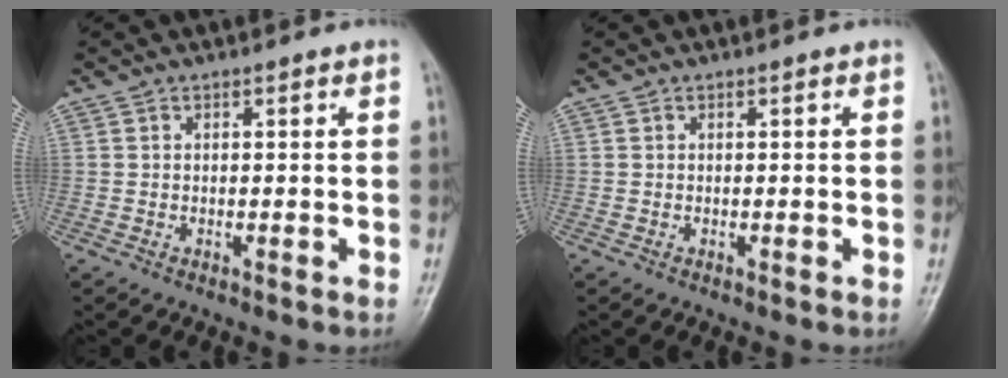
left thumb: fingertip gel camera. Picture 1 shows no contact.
{"total": 0.0}